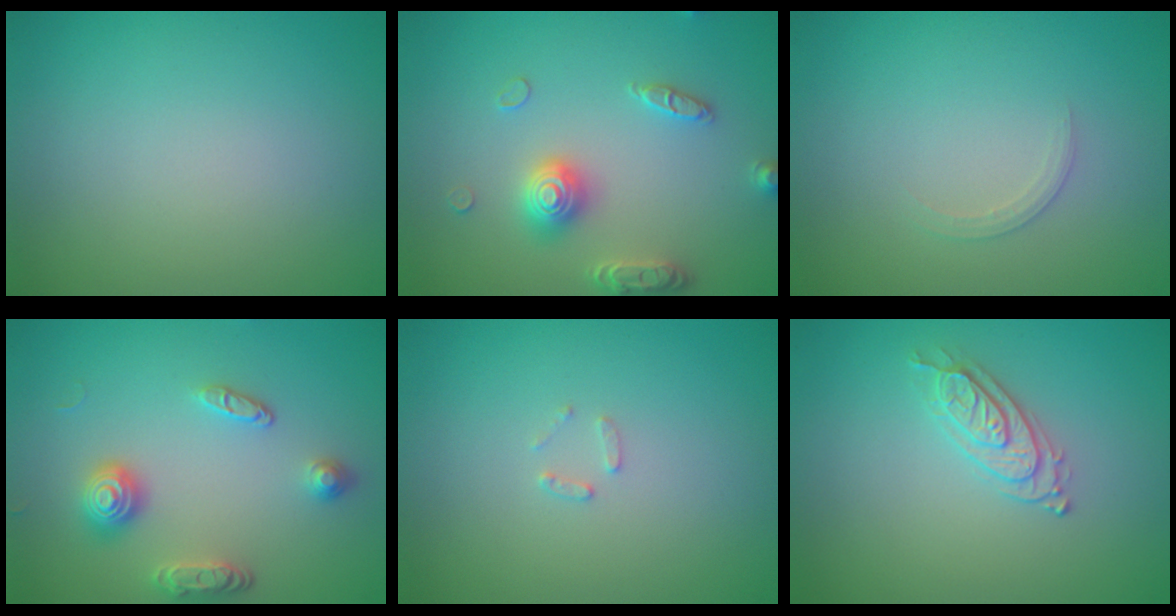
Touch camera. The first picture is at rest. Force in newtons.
{"total": 3.2, "press": 3.2, "slide": 0.5}
{"total": 1.0, "press": 1.0, "slide": 0.0}
{"total": 3.1, "press": 2.9, "slide": 1.2}
{"total": 0.9, "press": 0.9, "slide": 0.2}
{"total": 2.2, "press": 2.2, "slide": 0.5}